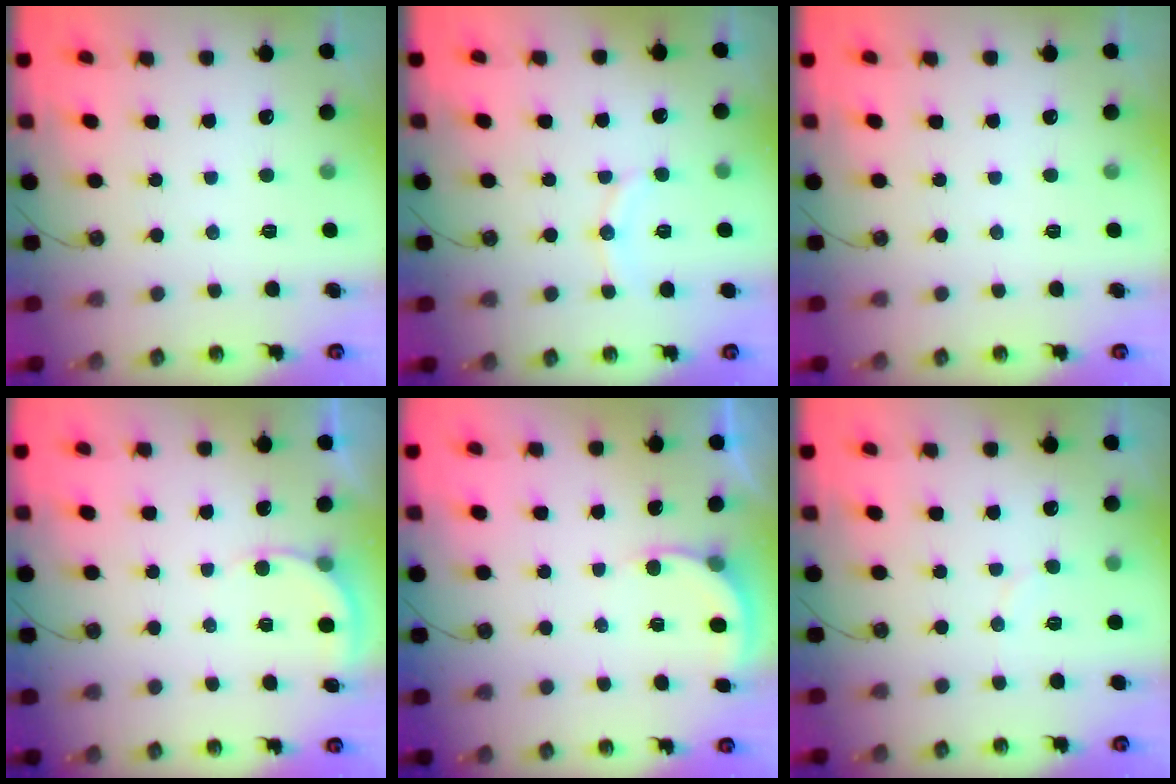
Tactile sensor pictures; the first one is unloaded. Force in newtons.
{"total": 6.9, "press": 6.7, "slide": 1.8}
{"total": 0.0}
{"total": 3.1, "press": 3.1, "slide": 0.3}
{"total": 4.0, "press": 4.0, "slide": 0.3}
{"total": 3.9, "press": 3.9, "slide": 0.4}